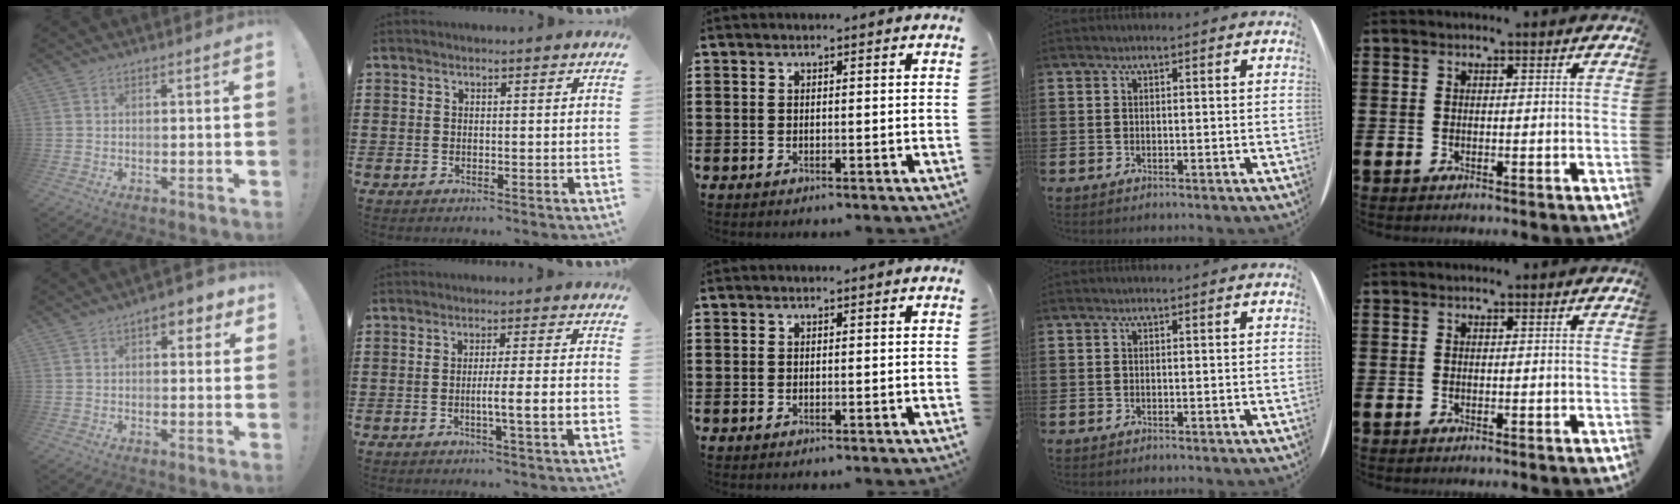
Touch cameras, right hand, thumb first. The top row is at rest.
{"thumb": {"total": 5.9, "force": [2.8, 2.9, 4.2], "torque": [-0.052, -0.003, 0.045]}, "index": {"total": 5.7, "force": [-1.6, -0.1, 5.5], "torque": [-0.092, -0.009, -0.029]}}